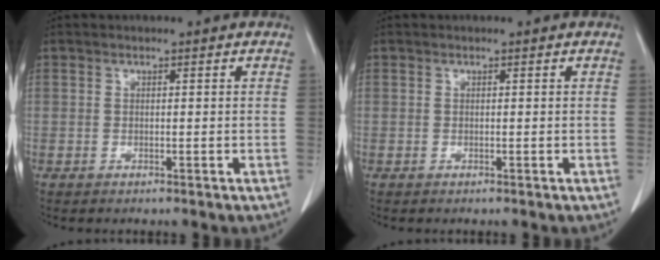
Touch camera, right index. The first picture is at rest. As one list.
[{"total": 0.0}]